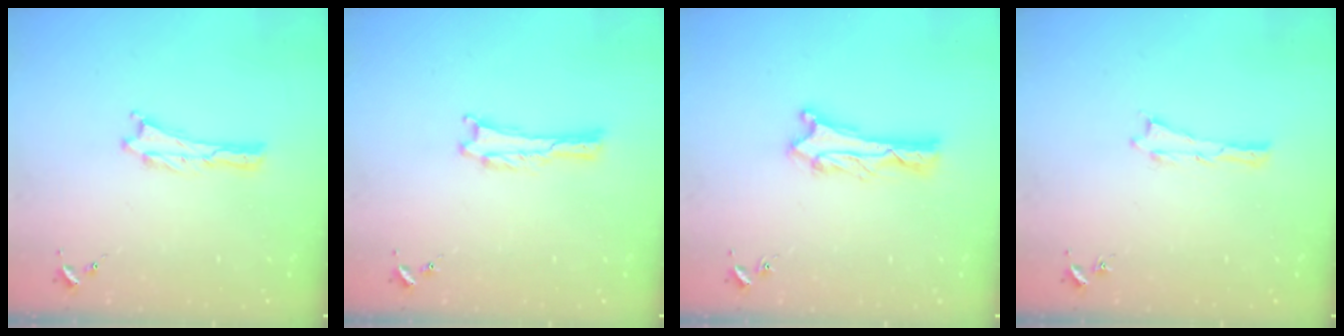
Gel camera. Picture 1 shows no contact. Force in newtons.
{"total": 0.0}
{"total": 1.2, "press": 1.1, "slide": 0.1}
{"total": 0.0}